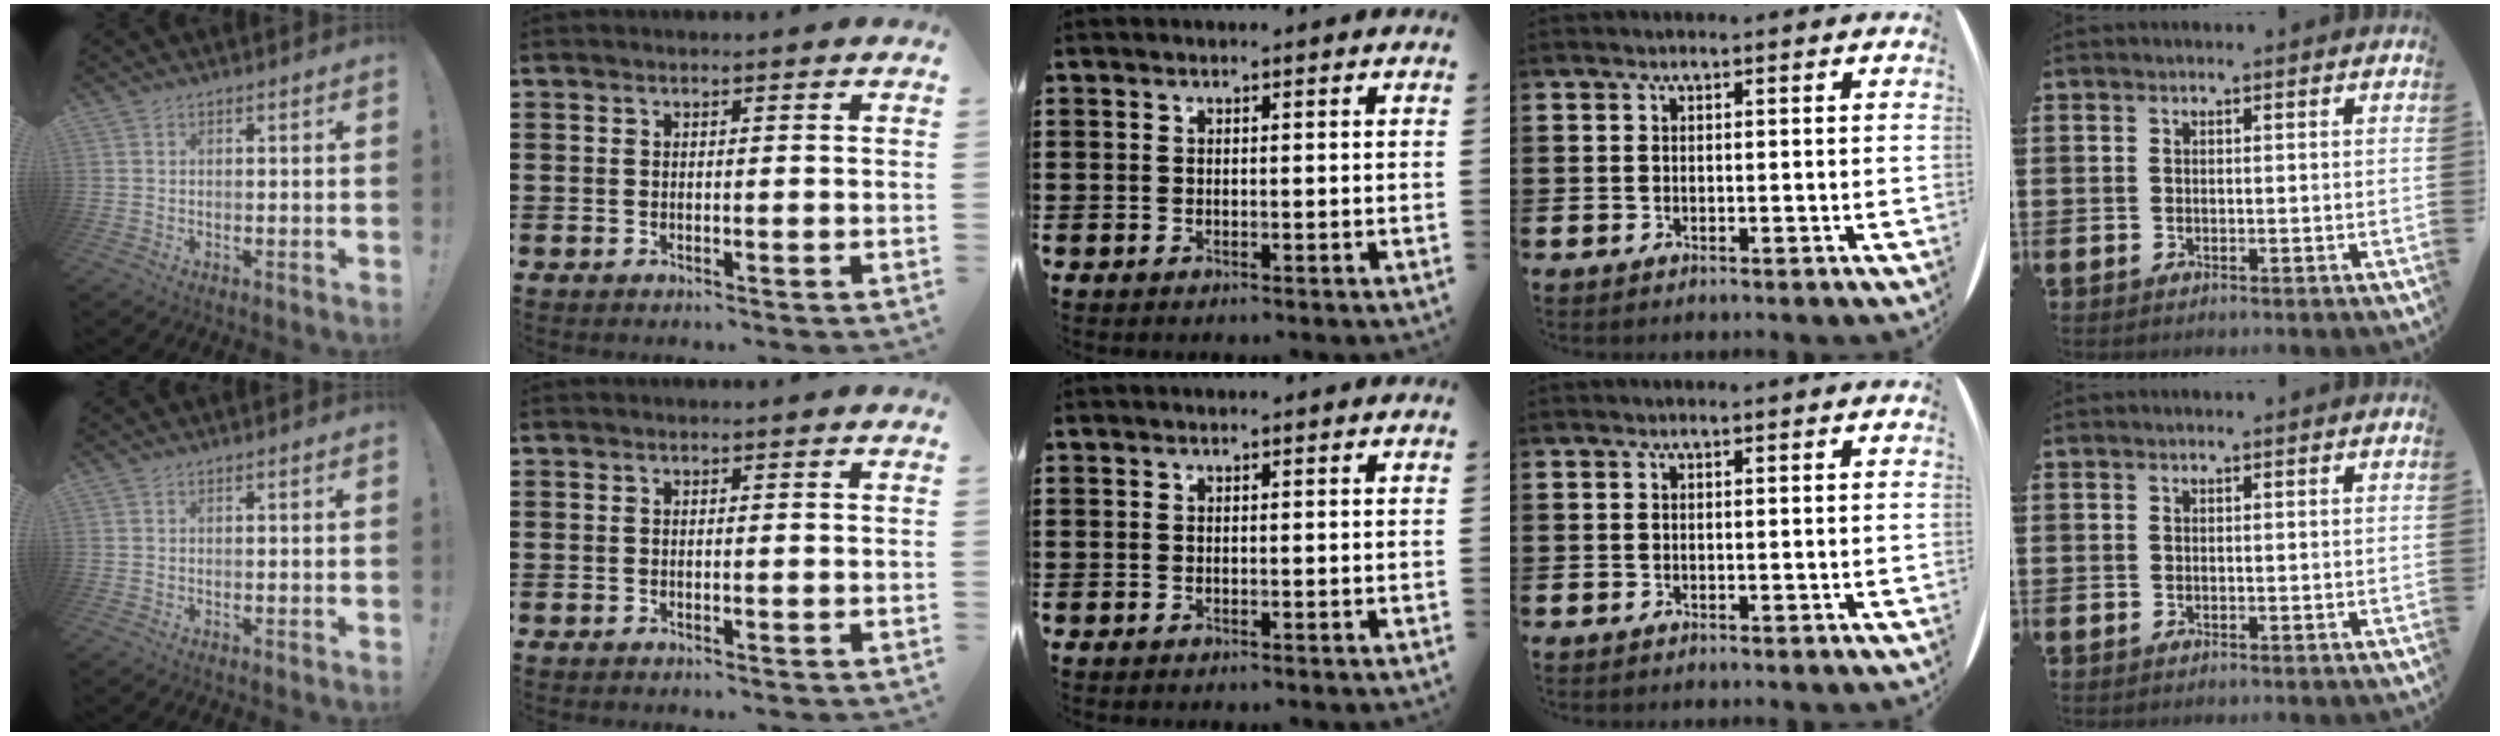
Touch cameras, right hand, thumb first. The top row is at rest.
{}